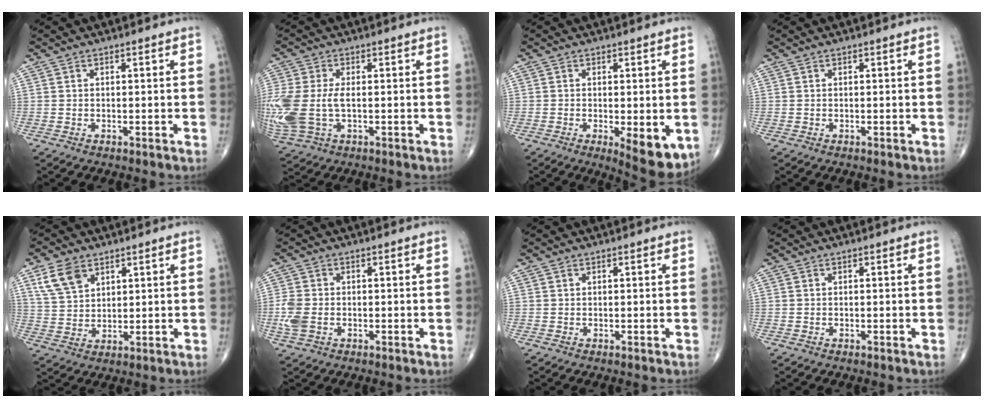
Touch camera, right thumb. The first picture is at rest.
{"total": 13.5, "force": [-1.2, 7.9, 10.9], "torque": [-0.299, -0.007, -0.012]}
{"total": 8.4, "force": [-2.2, 3.0, 7.5], "torque": [-0.097, -0.019, -0.026]}
{"total": 0.0}
{"total": 7.5, "force": [4.2, 4.7, 4.1], "torque": [-0.066, -0.014, 0.089]}
{"total": 4.5, "force": [-0.9, 3.0, 3.2], "torque": [-0.088, 0.004, -0.018]}
{"total": 0.0}
{"total": 0.0}